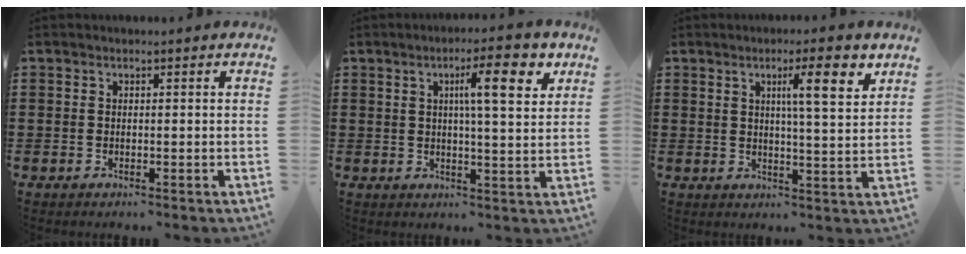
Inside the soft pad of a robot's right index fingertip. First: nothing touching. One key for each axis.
{"total": 9.2, "fx": 4.1, "fy": 1.9, "fz": 8.1, "tx": -0.125, "ty": -0.003, "tz": 0.059}
{"total": 7.8, "fx": 4.0, "fy": 1.2, "fz": 6.6, "tx": -0.106, "ty": -0.005, "tz": 0.058}